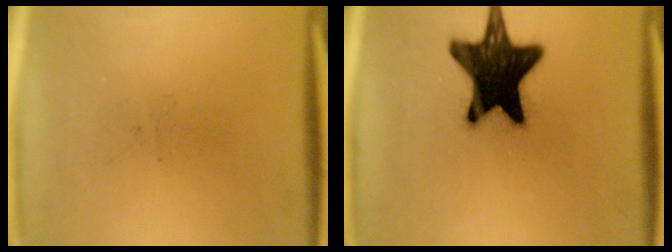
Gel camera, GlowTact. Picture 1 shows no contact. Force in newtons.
{"total": 19.0}